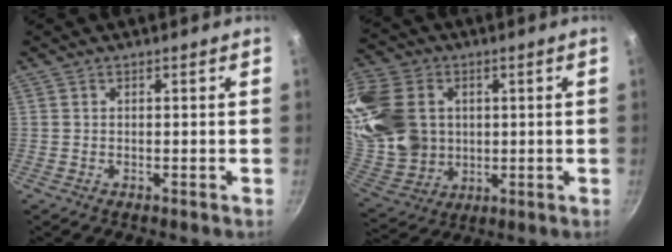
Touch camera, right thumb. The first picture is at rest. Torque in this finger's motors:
{"motor_torque": [-0.86, 1.59, 0.98, 1.07, 0.27]}